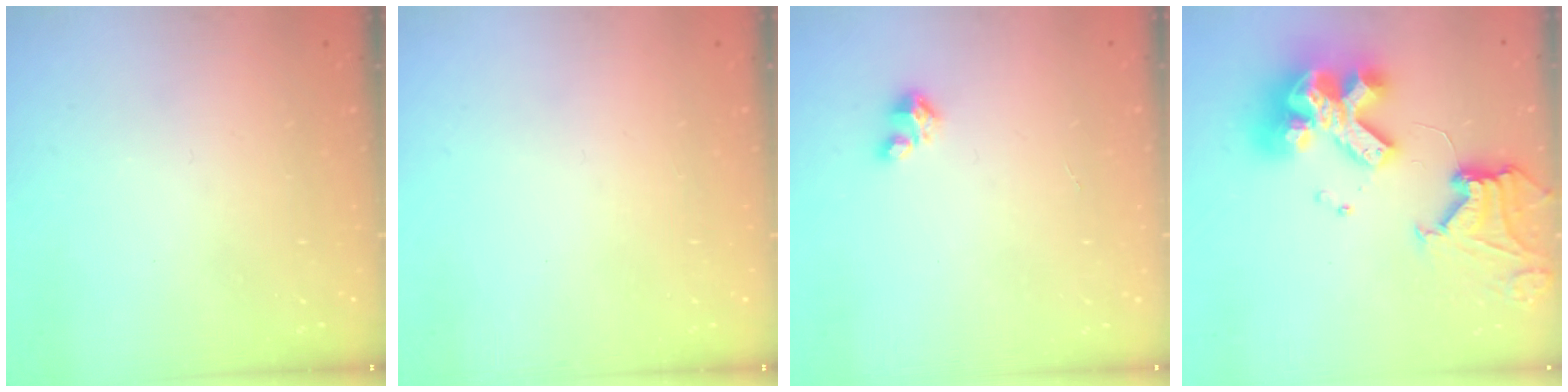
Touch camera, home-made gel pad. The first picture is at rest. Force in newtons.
{"total": 0.0}
{"total": 1.6, "press": 1.6, "slide": 0.1}
{"total": 21.2, "press": 21.1, "slide": 2.3}